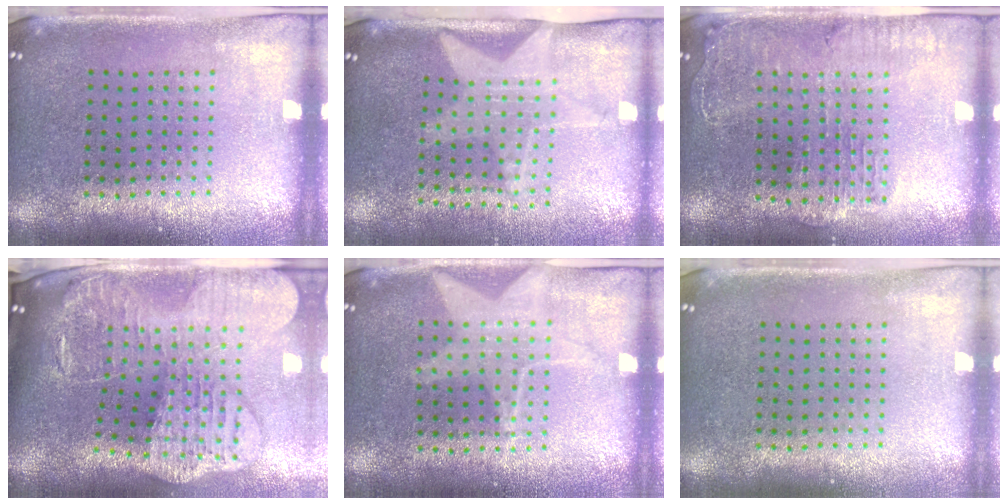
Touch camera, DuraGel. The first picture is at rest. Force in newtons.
{"total": 2.0, "press": 1.5, "slide": 1.3}
{"total": 1.7, "press": 1.6, "slide": 0.6}
{"total": 4.4, "press": 3.3, "slide": 2.9}
{"total": 1.2, "press": 1.2, "slide": 0.1}
{"total": 0.0}